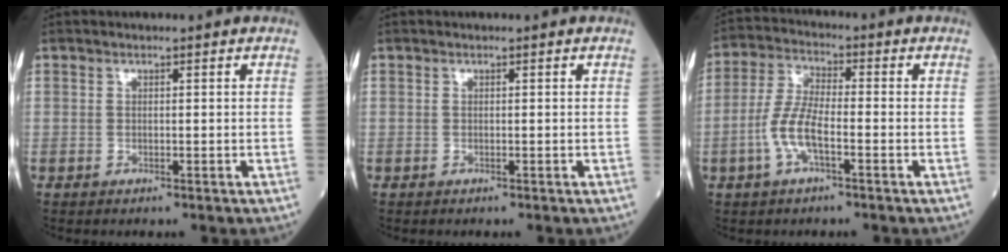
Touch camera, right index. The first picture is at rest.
{"total": 0.0}
{"total": 6.9, "force": [-2.3, 1.9, 6.2], "torque": [-0.140, 0.005, -0.047]}